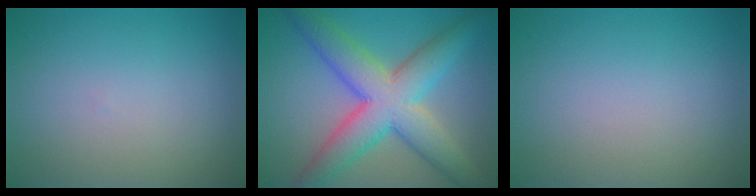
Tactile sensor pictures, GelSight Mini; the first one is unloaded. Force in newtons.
{"total": 9.1, "press": 9.1, "slide": 0.2}
{"total": 0.0}